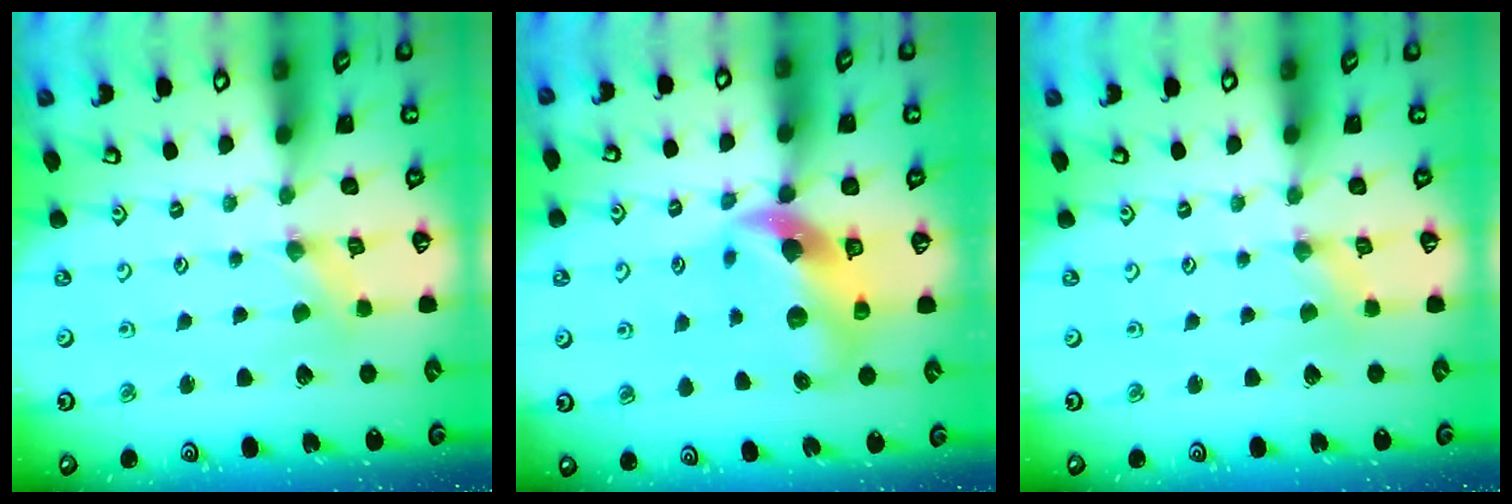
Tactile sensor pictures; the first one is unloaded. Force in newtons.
{"total": 11.6, "press": 11.5, "slide": 1.9}
{"total": 0.9, "press": 0.9, "slide": 0.2}